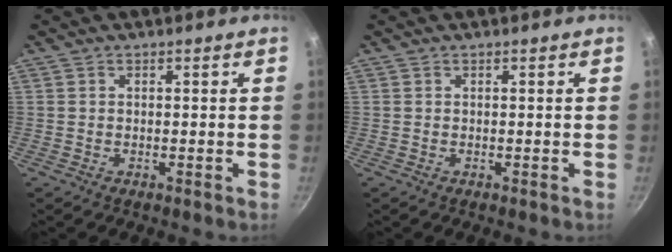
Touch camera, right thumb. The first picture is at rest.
{"total": 0.0}